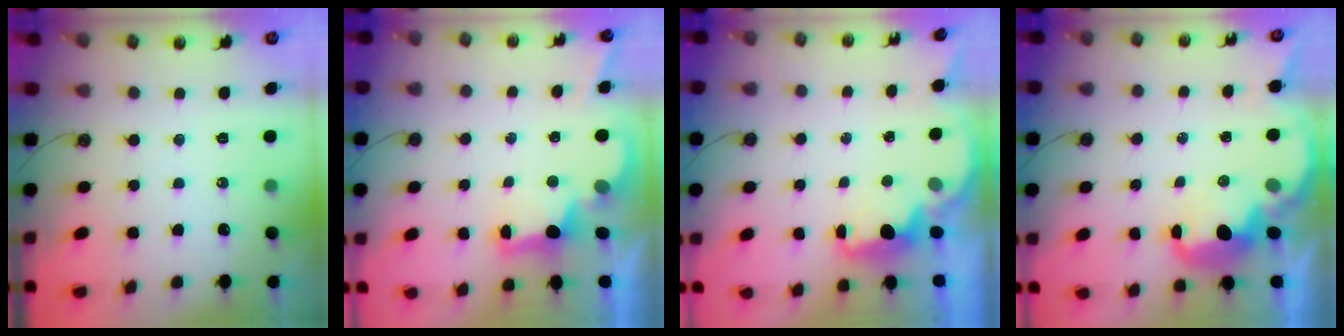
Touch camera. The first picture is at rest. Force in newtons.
{"total": 2.9, "press": 2.7, "slide": 0.9}
{"total": 2.4, "press": 2.2, "slide": 0.8}
{"total": 5.7, "press": 5.7, "slide": 0.7}